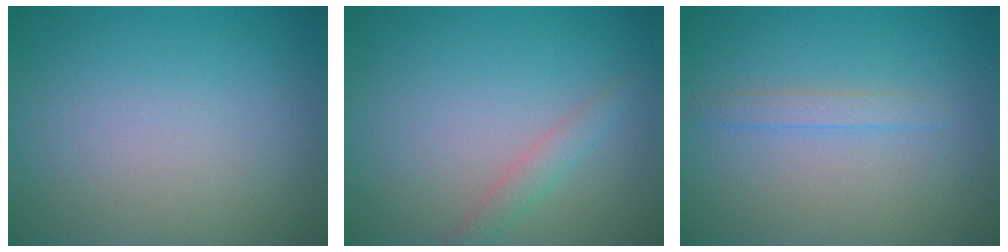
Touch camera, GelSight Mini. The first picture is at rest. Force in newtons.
{"total": 1.5, "press": 1.5, "slide": 0.1}
{"total": 1.2, "press": 1.2, "slide": 0.2}